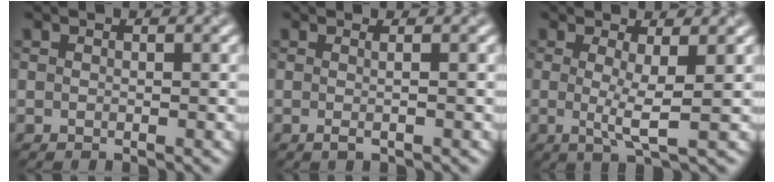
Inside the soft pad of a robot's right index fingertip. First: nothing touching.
{"total": 1.5, "force": [-0.1, 0.5, 1.4], "torque": [-0.018, 0.000, -0.006]}
{"total": 3.2, "force": [0.2, 0.5, 3.2], "torque": [-0.056, -0.014, 0.002]}